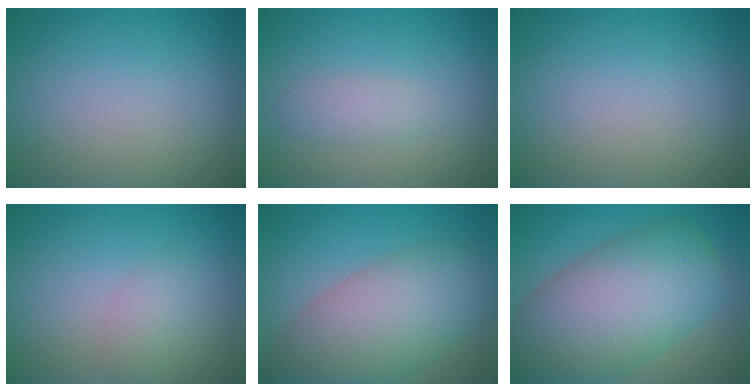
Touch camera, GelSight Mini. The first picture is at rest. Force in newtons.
{"total": 1.5, "press": 1.5, "slide": 0.1}
{"total": 0.0}
{"total": 1.6, "press": 1.6, "slide": 0.1}
{"total": 8.6, "press": 8.6, "slide": 0.3}
{"total": 11.8, "press": 11.8, "slide": 0.5}